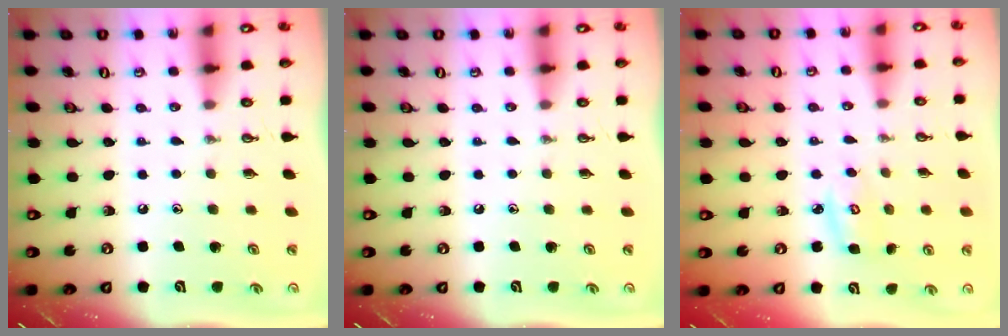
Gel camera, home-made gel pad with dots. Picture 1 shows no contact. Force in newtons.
{"total": 0.0}
{"total": 5.1, "press": 5.1, "slide": 0.2}